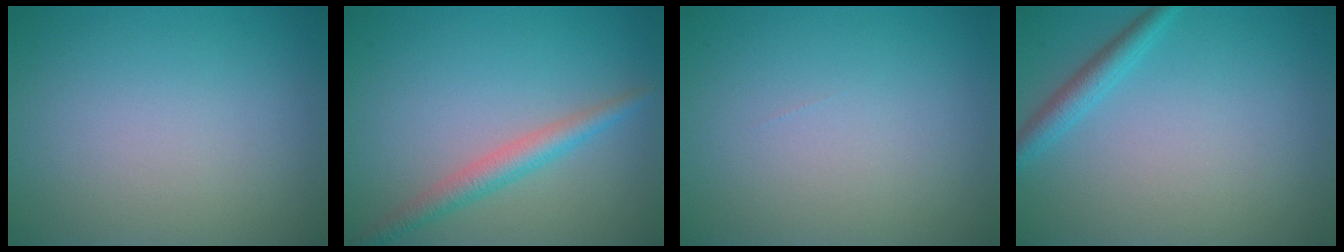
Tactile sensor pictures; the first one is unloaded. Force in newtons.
{"total": 2.8, "press": 2.8, "slide": 0.1}
{"total": 0.0}
{"total": 2.0, "press": 2.0, "slide": 0.1}